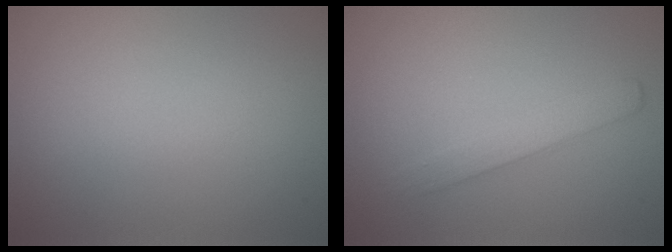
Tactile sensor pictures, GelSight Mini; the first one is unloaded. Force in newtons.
{"total": 1.9, "press": 1.9, "slide": 0.1}